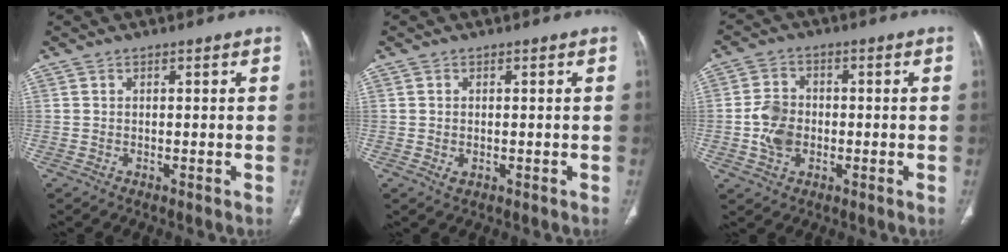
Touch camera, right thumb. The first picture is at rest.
{"total": 1.4, "force": [-0.3, 0.9, 1.1], "torque": [-0.026, -0.001, -0.001]}
{"total": 6.9, "force": [-1.1, 5.2, 4.4], "torque": [-0.073, 0.008, -0.023]}